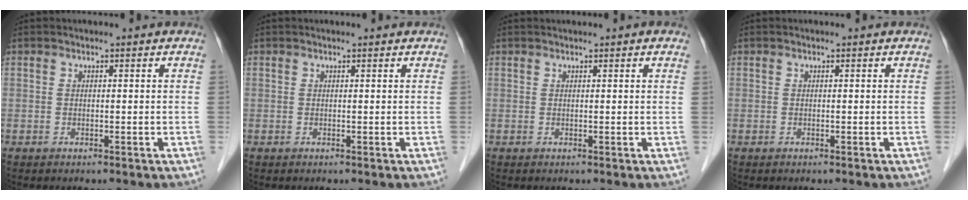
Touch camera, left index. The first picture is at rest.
{"total": 0.7, "force": [0.6, 0.0, 0.2], "torque": [-0.009, 0.005, 0.008]}
{"total": 1.7, "force": [1.3, 0.0, 1.0], "torque": [-0.009, 0.020, 0.019]}
{"total": 0.0}